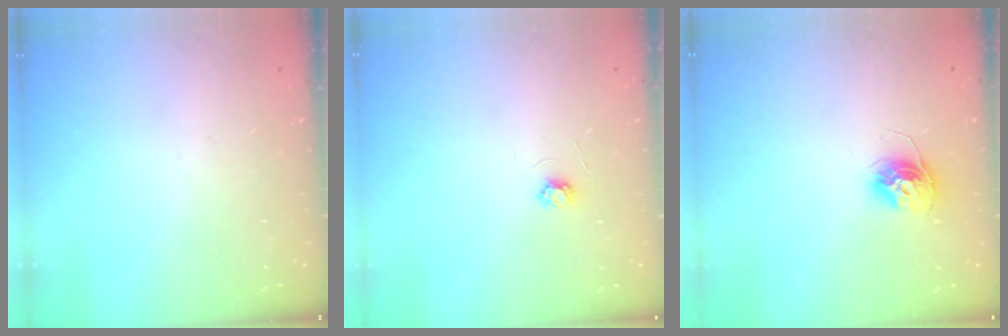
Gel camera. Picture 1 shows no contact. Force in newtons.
{"total": 3.1, "press": 3.1, "slide": 0.3}
{"total": 10.5, "press": 10.5, "slide": 0.5}